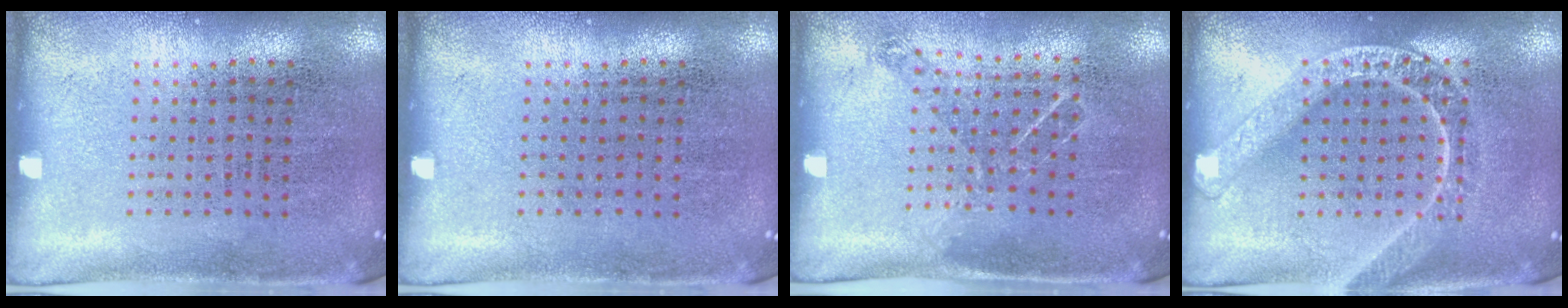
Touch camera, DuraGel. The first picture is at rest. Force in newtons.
{"total": 0.0}
{"total": 0.8, "press": 0.8, "slide": 0.2}
{"total": 3.0, "press": 2.9, "slide": 0.4}